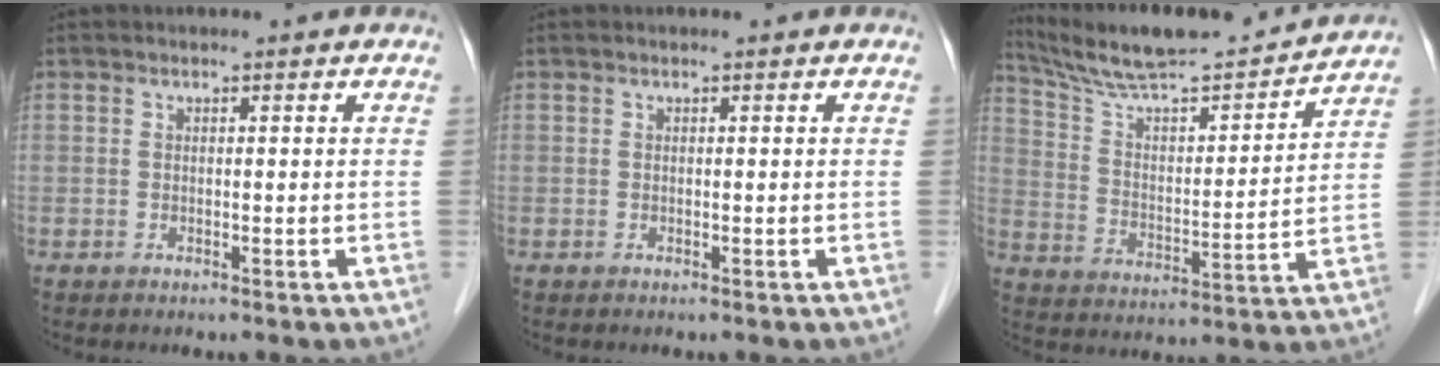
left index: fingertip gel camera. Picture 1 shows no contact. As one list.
[{"total": 0.0}, {"total": 18.4, "force": [17.1, 1.1, 6.7], "torque": [-0.120, 0.003, 0.276]}]